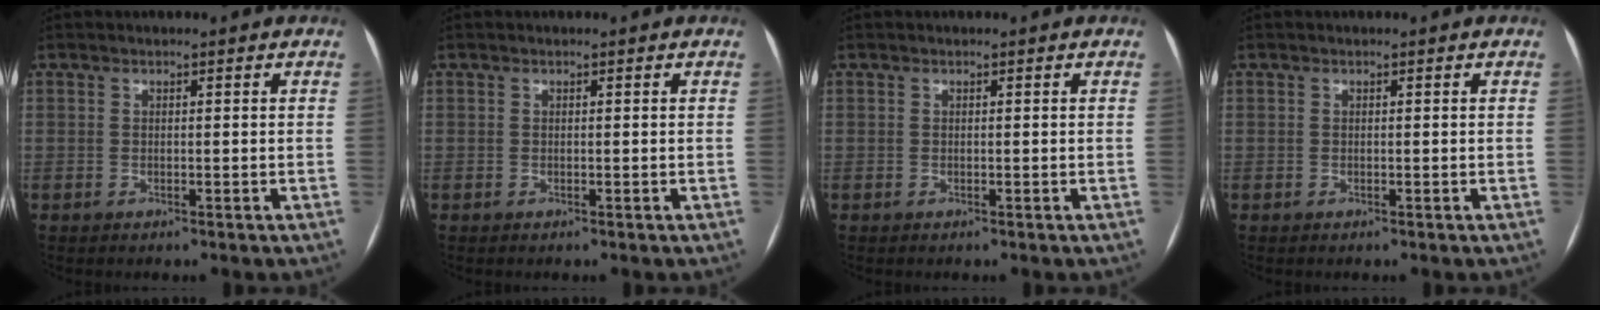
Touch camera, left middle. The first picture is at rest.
{"total": 0.0}
{"total": 0.0}
{"total": 0.0}